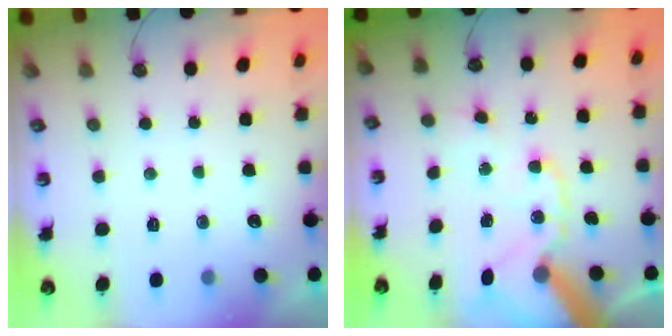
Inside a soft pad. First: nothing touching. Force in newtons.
{"total": 17.7, "press": 17.5, "slide": 2.6}